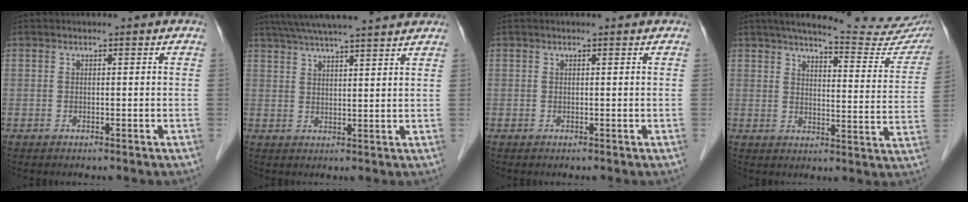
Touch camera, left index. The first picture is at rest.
{"total": 16.1, "force": [14.1, 0.6, 7.8], "torque": [-0.134, 0.040, 0.198]}
{"total": 0.6, "force": [0.6, 0.0, 0.2], "torque": [-0.011, 0.006, 0.007]}
{"total": 19.4, "force": [17.6, 1.8, 7.9], "torque": [-0.100, -0.049, 0.205]}